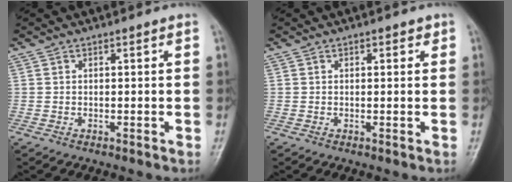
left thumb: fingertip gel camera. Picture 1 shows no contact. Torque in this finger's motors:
{"motor_torque": [-0.22, -0.13, -0.03, 0.00, 0.04]}